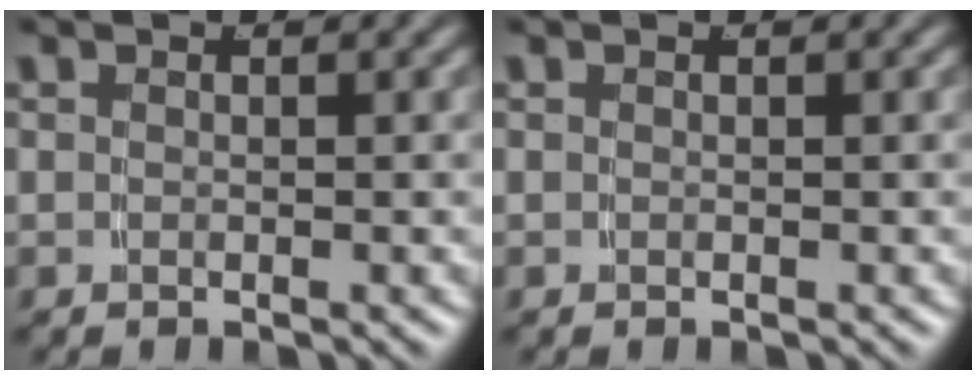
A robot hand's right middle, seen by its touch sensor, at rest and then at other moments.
{"total": 0.0}